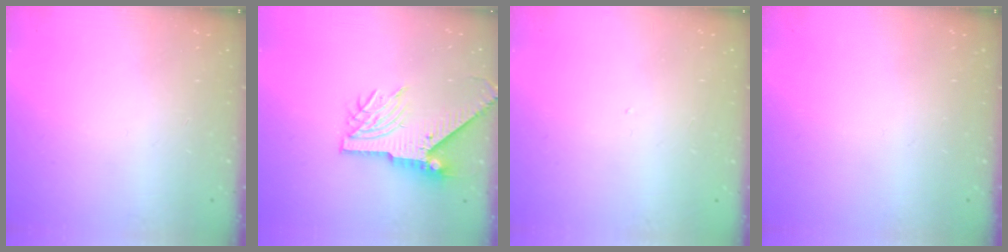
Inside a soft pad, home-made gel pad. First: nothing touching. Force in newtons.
{"total": 8.7, "press": 8.6, "slide": 1.2}
{"total": 0.0}
{"total": 0.0}